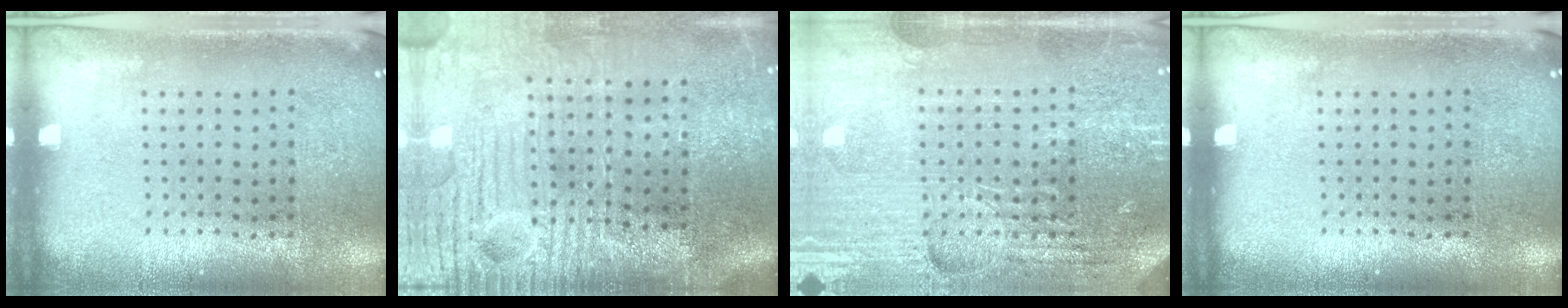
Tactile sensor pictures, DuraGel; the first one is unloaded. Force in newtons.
{"total": 4.6, "press": 4.1, "slide": 2.1}
{"total": 4.7, "press": 4.4, "slide": 1.7}
{"total": 0.0}